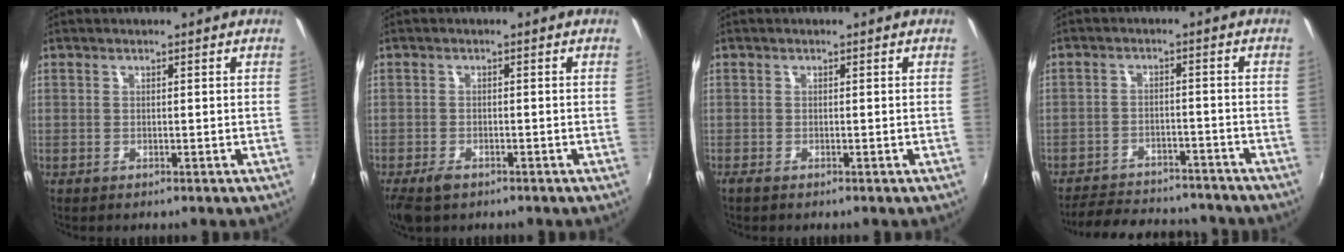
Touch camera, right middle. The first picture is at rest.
{"total": 4.1, "force": [-2.8, 1.9, 2.3], "torque": [-0.060, -0.013, -0.052]}
{"total": 0.7, "force": [-0.5, 0.0, 0.4], "torque": [-0.010, -0.002, -0.011]}
{"total": 16.2, "force": [-14.2, 5.1, 5.8], "torque": [-0.133, 0.008, -0.191]}